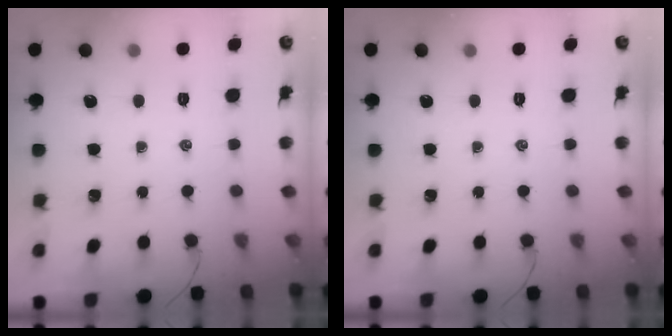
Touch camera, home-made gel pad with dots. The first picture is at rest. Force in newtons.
{"total": 0.0}